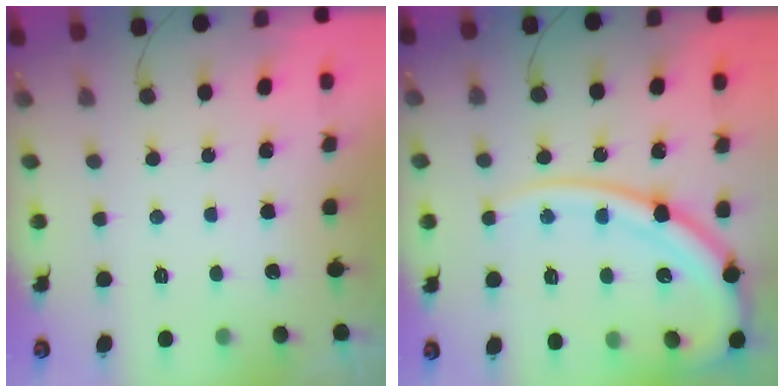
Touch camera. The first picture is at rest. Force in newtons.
{"total": 17.9, "press": 17.8, "slide": 1.8}